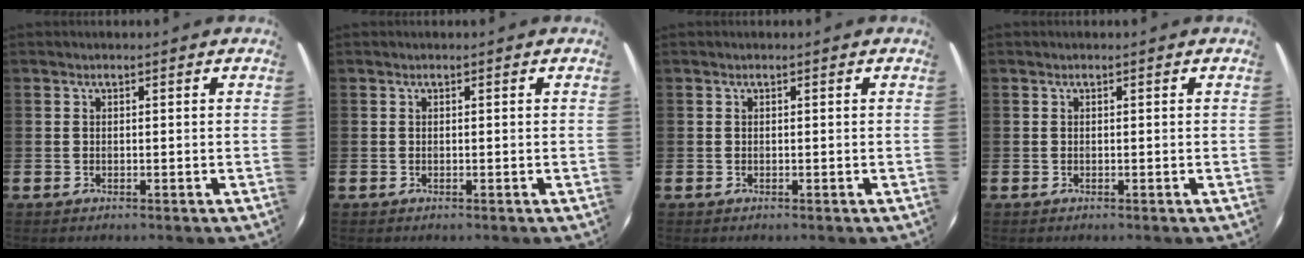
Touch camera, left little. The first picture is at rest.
{"total": 0.0}
{"total": 0.0}
{"total": 0.0}